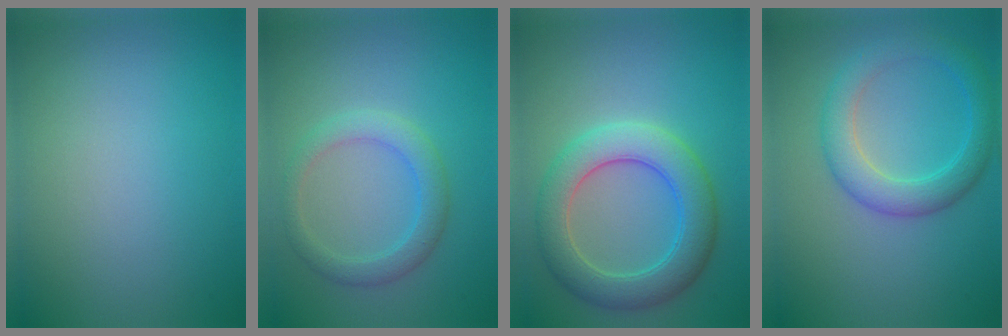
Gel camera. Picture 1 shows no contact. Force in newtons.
{"total": 2.9, "press": 2.9, "slide": 0.2}
{"total": 6.1, "press": 6.0, "slide": 0.3}
{"total": 4.2, "press": 4.2, "slide": 0.2}